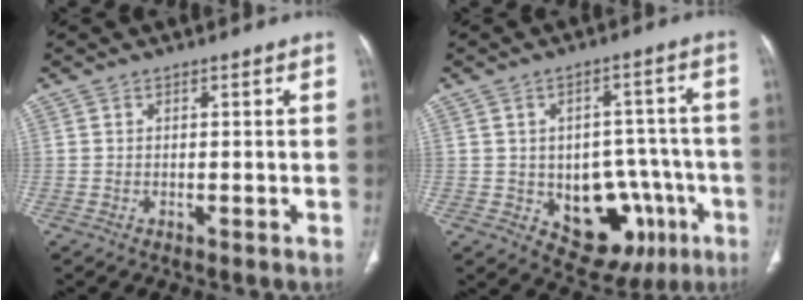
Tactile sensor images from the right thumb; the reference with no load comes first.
{"total": 14.9, "force": [-4.8, 10.0, 9.9], "torque": [-0.081, 0.031, -0.049]}